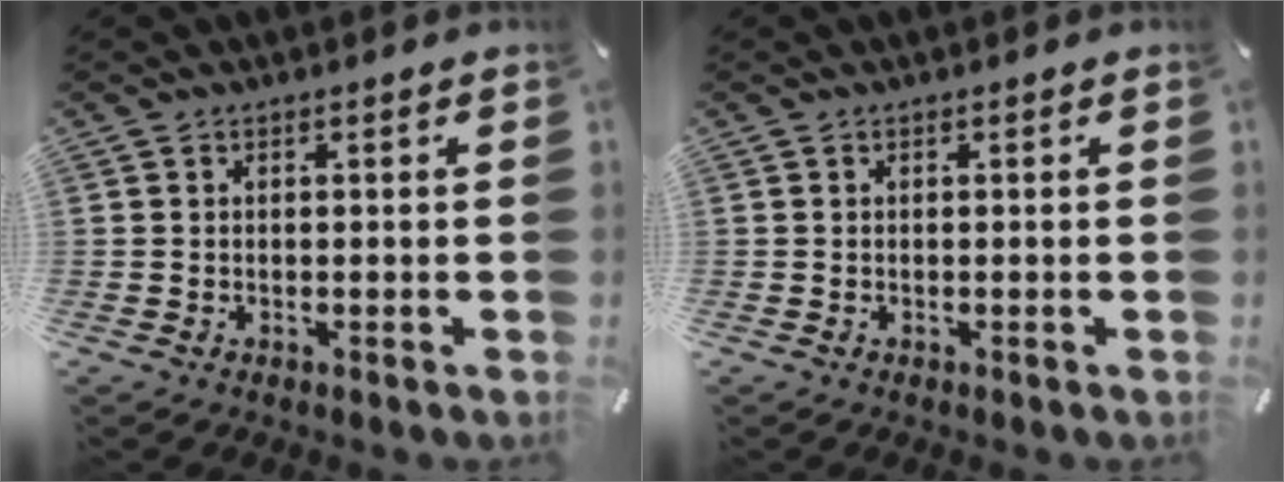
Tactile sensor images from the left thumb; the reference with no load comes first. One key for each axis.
{"total": 0.0}